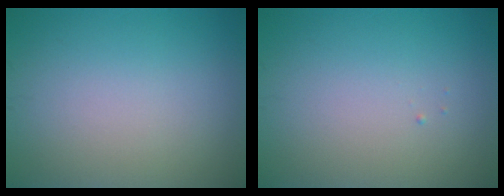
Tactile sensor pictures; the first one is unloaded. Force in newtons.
{"total": 0.0}